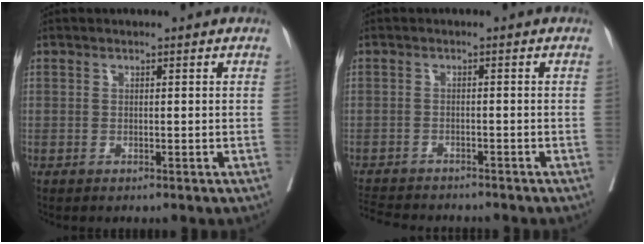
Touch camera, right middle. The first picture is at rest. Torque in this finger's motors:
{"motor_torque": [0.92, -1.22, 0.16, 0.04]}